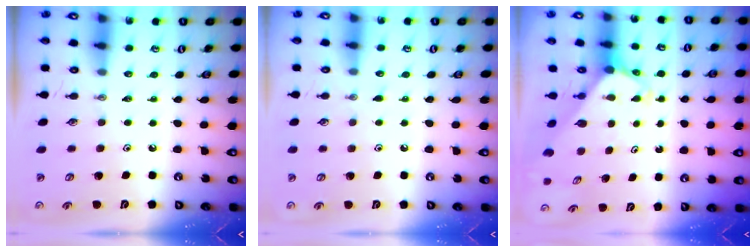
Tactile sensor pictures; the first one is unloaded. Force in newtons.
{"total": 4.9, "press": 4.8, "slide": 0.5}
{"total": 2.4, "press": 2.4, "slide": 0.2}